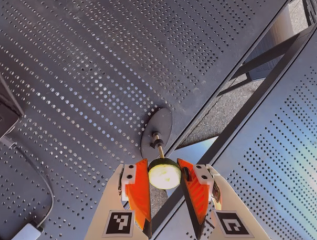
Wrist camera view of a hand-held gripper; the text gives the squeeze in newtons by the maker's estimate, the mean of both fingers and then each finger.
{"total": 8.1, "left": 7.8, "right": 8.5}